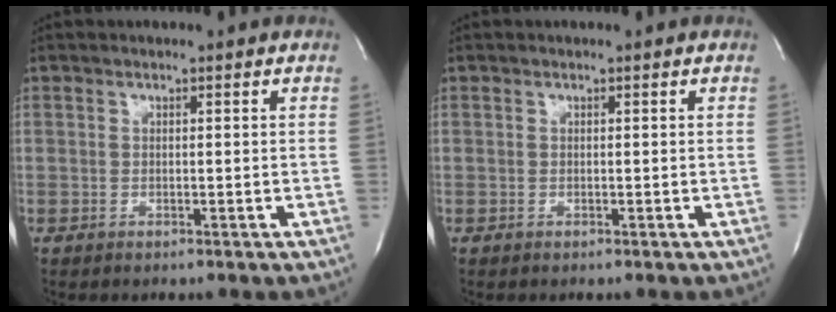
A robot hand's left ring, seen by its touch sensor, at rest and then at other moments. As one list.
[{"total": 0.0}]